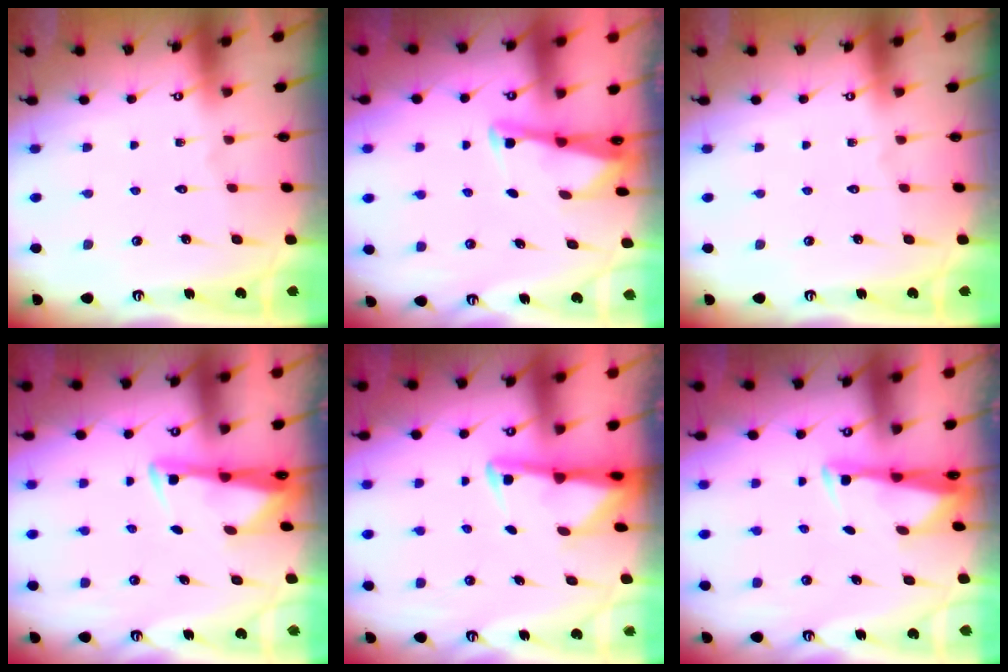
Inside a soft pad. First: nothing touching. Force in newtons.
{"total": 2.7, "press": 2.7, "slide": 0.1}
{"total": 0.0}
{"total": 3.2, "press": 3.1, "slide": 0.8}
{"total": 3.0, "press": 2.9, "slide": 0.6}
{"total": 2.9, "press": 2.8, "slide": 0.9}